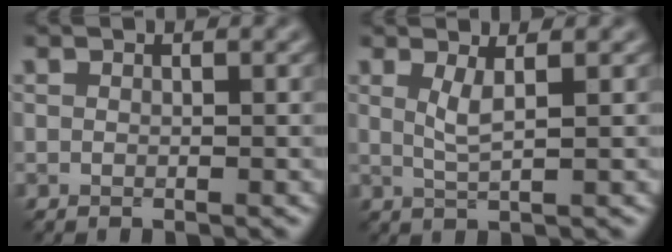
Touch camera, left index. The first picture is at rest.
{"total": 2.0, "force": [0.8, 0.5, 1.8], "torque": [-0.035, -0.005, 0.016]}